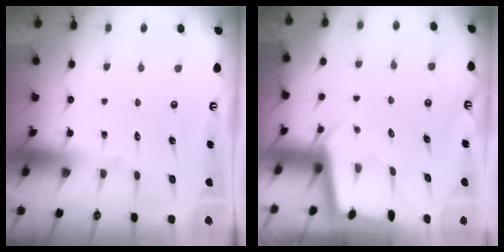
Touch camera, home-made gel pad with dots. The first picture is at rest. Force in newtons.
{"total": 2.1, "press": 2.0, "slide": 0.2}